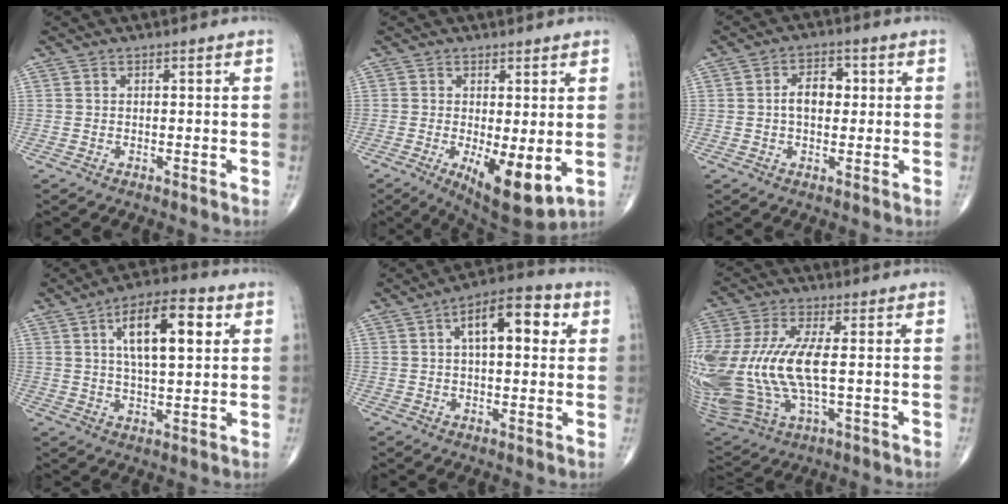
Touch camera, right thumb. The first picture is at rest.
{"total": 9.7, "force": [-1.8, 3.3, 9.0], "torque": [-0.135, -0.027, -0.019]}
{"total": 5.4, "force": [0.5, 3.4, 4.1], "torque": [-0.060, 0.011, 0.003]}
{"total": 13.5, "force": [4.3, 5.3, 11.7], "torque": [-0.177, 0.000, 0.068]}
{"total": 11.8, "force": [3.4, 5.3, 10.0], "torque": [-0.133, 0.020, 0.046]}
{"total": 22.9, "force": [0.0, 10.6, 20.2], "torque": [-0.497, -0.010, 0.018]}